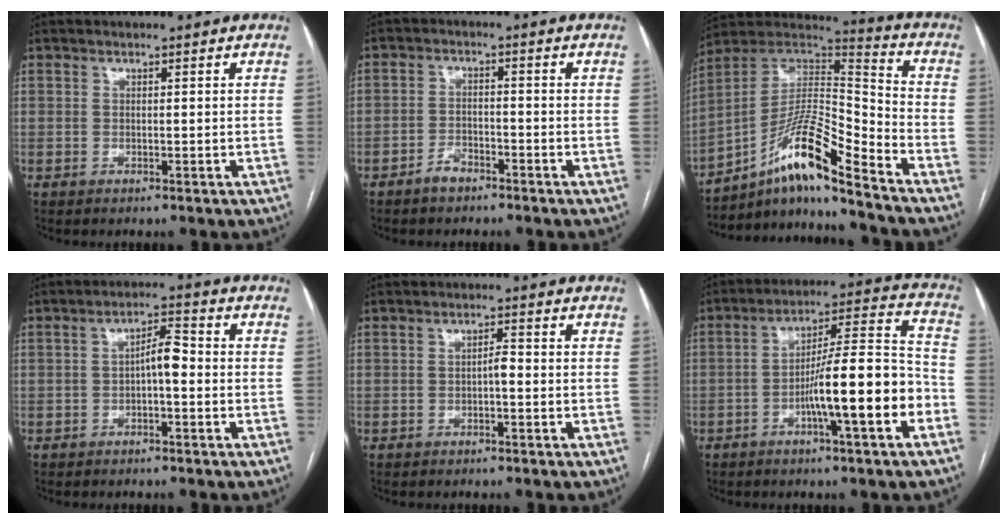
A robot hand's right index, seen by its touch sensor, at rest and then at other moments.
{"total": 3.0, "force": [-2.3, 1.6, 1.0], "torque": [-0.015, 0.007, -0.041]}
{"total": 15.2, "force": [-10.3, 1.0, 11.1], "torque": [-0.199, 0.023, -0.181]}
{"total": 4.2, "force": [-0.6, 1.2, 4.0], "torque": [-0.064, 0.018, -0.011]}
{"total": 1.6, "force": [-0.4, 0.5, 1.5], "torque": [-0.022, 0.004, -0.010]}
{"total": 14.2, "force": [-5.1, 0.8, 13.2], "torque": [-0.206, 0.016, -0.080]}